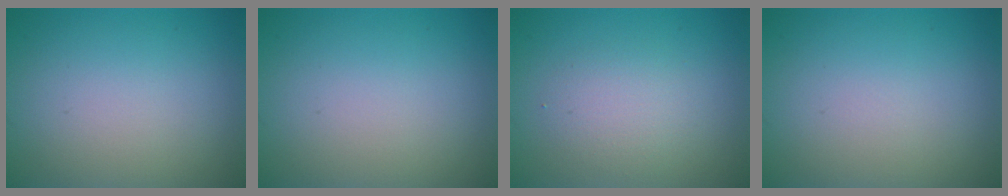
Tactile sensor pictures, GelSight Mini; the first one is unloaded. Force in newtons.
{"total": 0.0}
{"total": 2.3, "press": 2.3, "slide": 0.2}
{"total": 0.0}